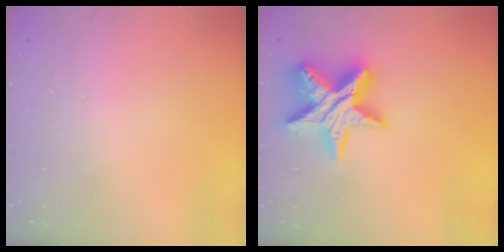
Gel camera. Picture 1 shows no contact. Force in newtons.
{"total": 18.0, "press": 17.9, "slide": 1.4}